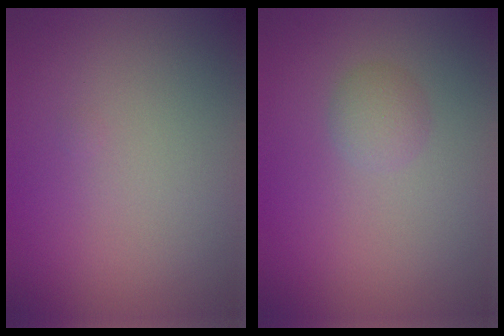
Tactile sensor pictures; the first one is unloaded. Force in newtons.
{"total": 1.4, "press": 1.4, "slide": 0.1}